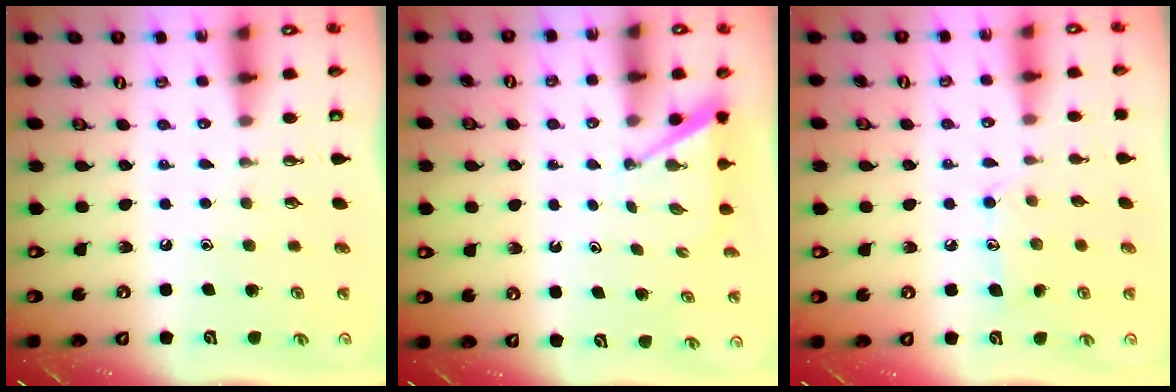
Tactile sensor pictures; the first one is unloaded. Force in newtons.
{"total": 2.9, "press": 2.9, "slide": 0.2}
{"total": 9.7, "press": 9.6, "slide": 0.7}